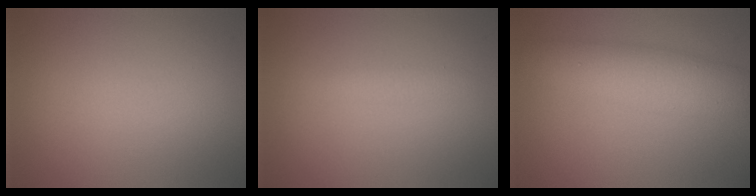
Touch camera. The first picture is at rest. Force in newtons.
{"total": 1.0, "press": 1.0, "slide": 0.0}
{"total": 5.1, "press": 5.0, "slide": 0.2}